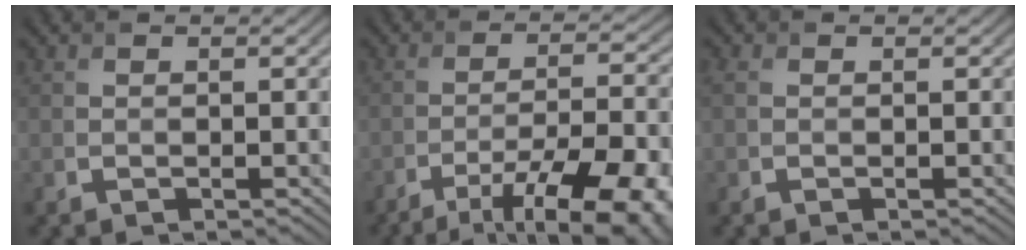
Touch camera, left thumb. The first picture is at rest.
{"total": 15.1, "force": [-10.0, 4.2, 10.6], "torque": [-0.164, -0.018, -0.135]}
{"total": 1.3, "force": [0.2, 1.0, 0.9], "torque": [-0.027, 0.000, 0.005]}